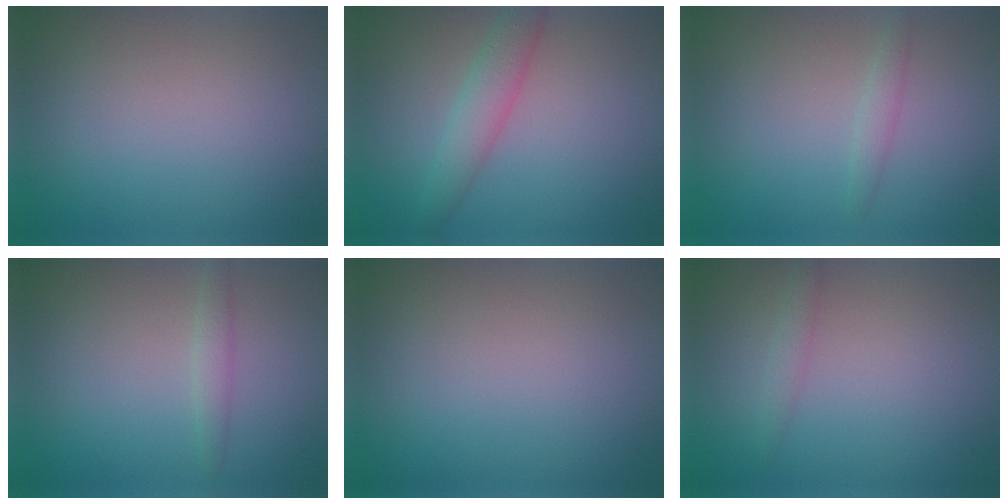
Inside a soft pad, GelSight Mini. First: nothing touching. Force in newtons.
{"total": 3.0, "press": 3.0, "slide": 0.1}
{"total": 1.2, "press": 1.2, "slide": 0.0}
{"total": 1.3, "press": 1.3, "slide": 0.1}
{"total": 0.0}
{"total": 1.2, "press": 1.2, "slide": 0.0}